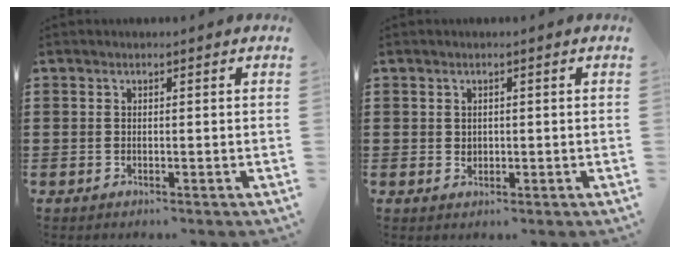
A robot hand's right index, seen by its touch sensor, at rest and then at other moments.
{"total": 0.8, "force": [0.3, 0.7, 0.4], "torque": [-0.010, 0.002, 0.006]}